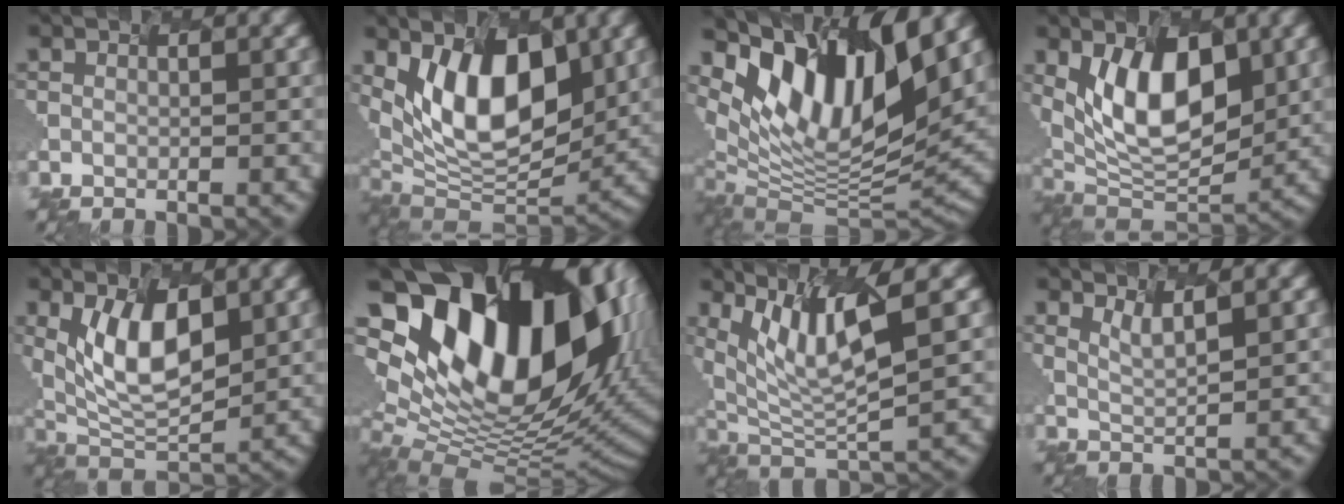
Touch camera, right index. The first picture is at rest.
{"total": 9.8, "force": [1.8, 5.2, 8.1], "torque": [-0.137, -0.013, 0.037]}
{"total": 12.4, "force": [6.7, 5.2, 9.0], "torque": [-0.179, 0.004, 0.140]}
{"total": 8.7, "force": [1.4, 4.4, 7.4], "torque": [-0.131, -0.008, 0.028]}
{"total": 6.5, "force": [1.0, 3.2, 5.6], "torque": [-0.122, -0.009, 0.032]}
{"total": 18.5, "force": [5.5, 11.3, 13.6], "torque": [-0.248, 0.004, 0.114]}
{"total": 7.5, "force": [3.9, 1.2, 6.3], "torque": [-0.129, 0.005, 0.094]}
{"total": 1.7, "force": [1.1, -0.1, 1.3], "torque": [-0.041, -0.004, 0.040]}